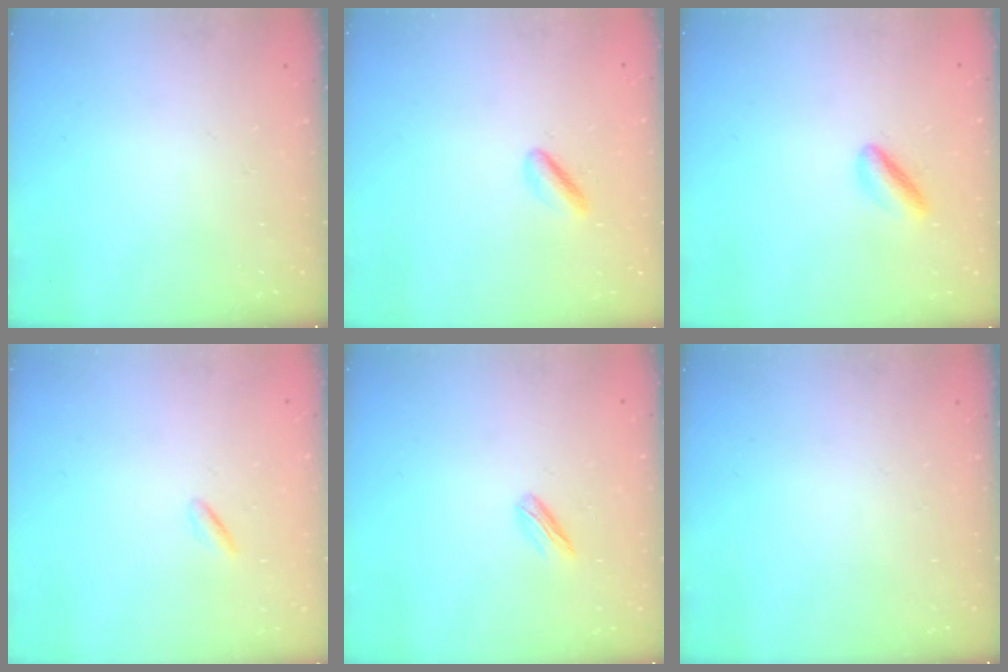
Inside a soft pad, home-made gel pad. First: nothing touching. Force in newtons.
{"total": 2.1, "press": 1.9, "slide": 0.9}
{"total": 4.1, "press": 4.1, "slide": 0.3}
{"total": 1.2, "press": 1.1, "slide": 0.4}
{"total": 2.9, "press": 2.8, "slide": 0.8}
{"total": 0.0}